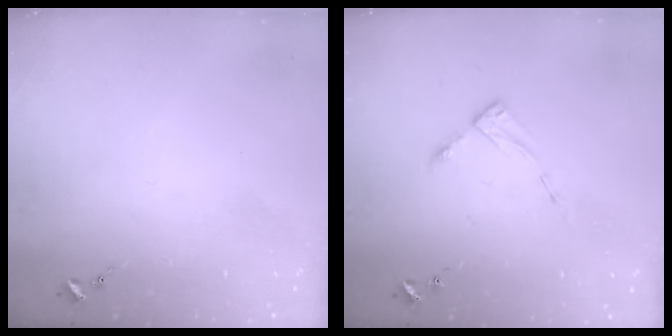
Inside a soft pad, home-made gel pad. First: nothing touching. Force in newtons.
{"total": 2.8, "press": 2.8, "slide": 0.4}